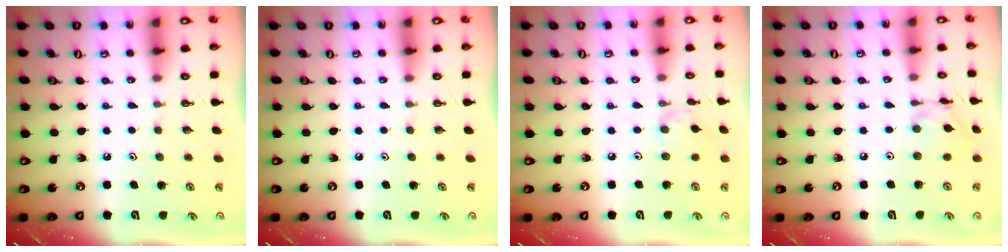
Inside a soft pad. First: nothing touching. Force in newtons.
{"total": 0.0}
{"total": 2.1, "press": 2.1, "slide": 0.4}
{"total": 8.8, "press": 8.8, "slide": 0.5}